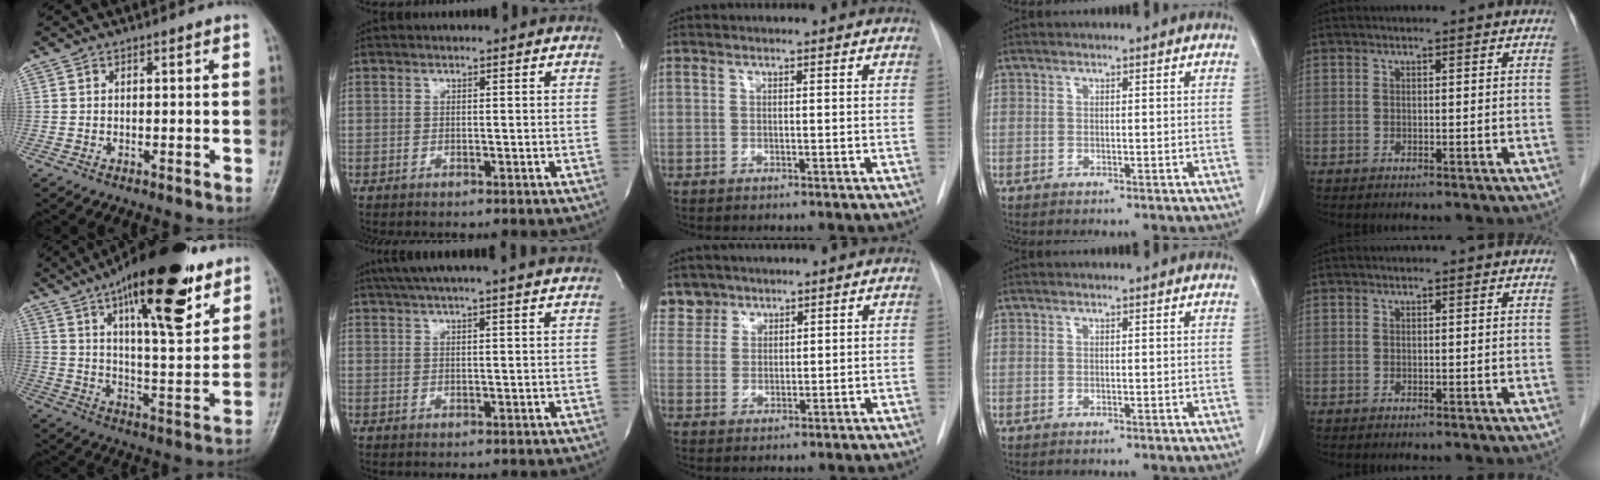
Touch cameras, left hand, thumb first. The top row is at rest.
{"thumb": {"total": 24.1, "force": [14.2, 7.6, 18.0], "torque": [-0.255, -0.049, 0.221]}, "index": {"total": 11.4, "force": [9.7, -0.6, 5.8], "torque": [-0.101, 0.027, 0.123]}, "middle": {"total": 4.2, "force": [3.4, 2.3, -0.5], "torque": [0.022, 0.004, 0.065]}}